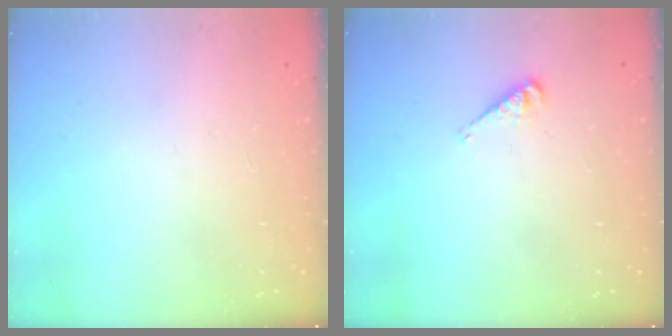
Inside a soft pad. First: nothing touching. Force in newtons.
{"total": 4.3, "press": 4.3, "slide": 0.2}